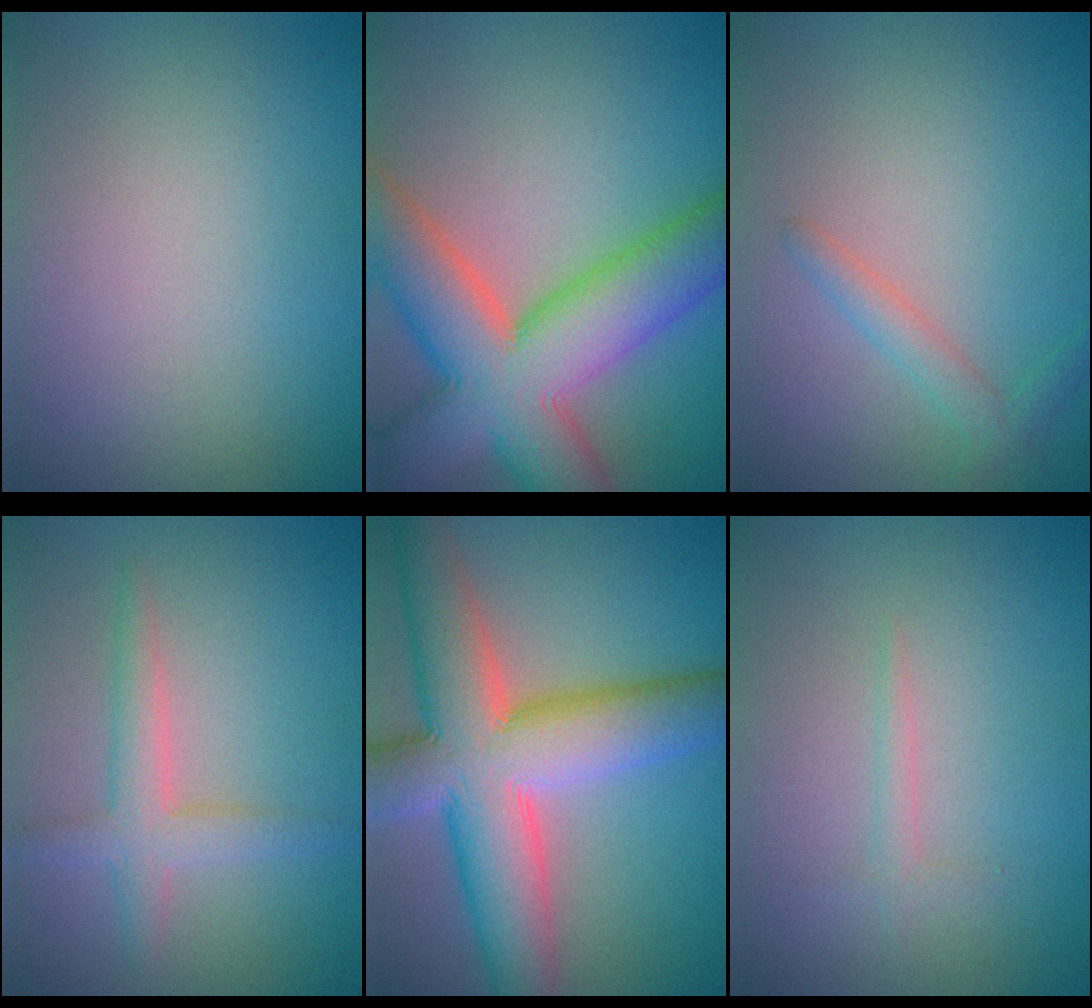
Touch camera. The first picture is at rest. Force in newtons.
{"total": 11.8, "press": 11.8, "slide": 0.9}
{"total": 1.6, "press": 1.6, "slide": 0.1}
{"total": 2.9, "press": 2.9, "slide": 0.2}
{"total": 12.0, "press": 12.0, "slide": 0.8}
{"total": 0.8, "press": 0.8, "slide": 0.1}